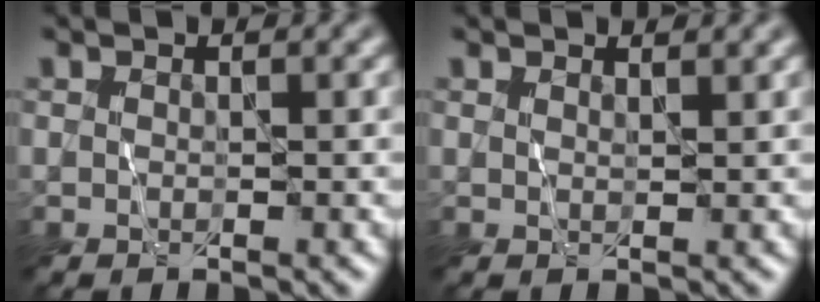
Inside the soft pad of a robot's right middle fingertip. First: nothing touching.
{"total": 0.9, "force": [0.9, -0.2, 0.1], "torque": [-0.002, -0.003, 0.013]}